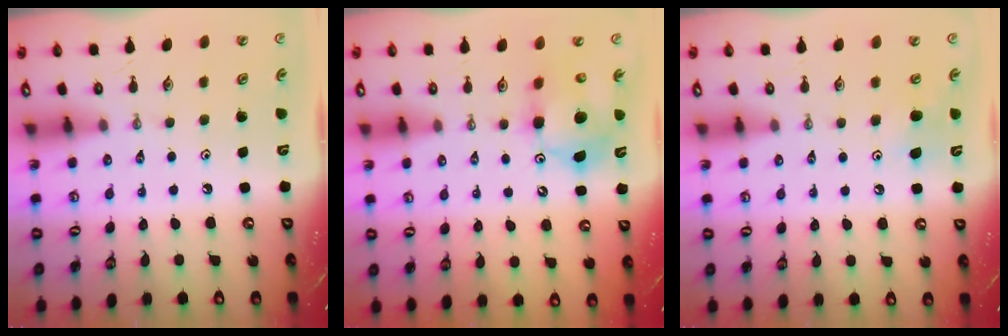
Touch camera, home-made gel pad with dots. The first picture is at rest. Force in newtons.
{"total": 12.1, "press": 11.9, "slide": 2.2}
{"total": 5.9, "press": 5.8, "slide": 1.1}